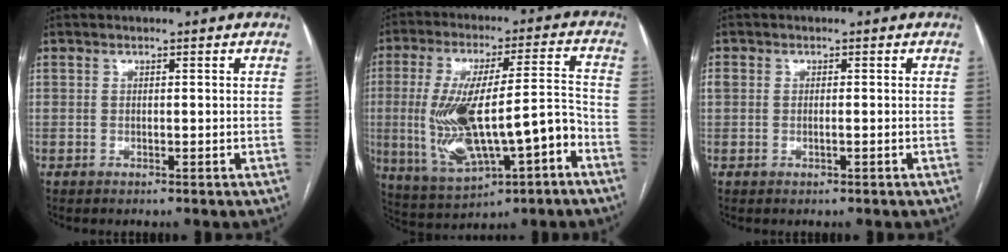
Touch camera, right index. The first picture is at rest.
{"total": 17.6, "force": [-4.4, 4.4, 16.4], "torque": [-0.312, 0.015, -0.054]}
{"total": 1.8, "force": [0.0, 1.2, 1.4], "torque": [-0.041, 0.010, 0.005]}